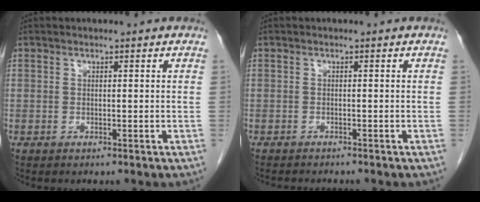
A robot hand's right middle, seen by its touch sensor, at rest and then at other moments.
{"total": 2.5, "force": [-2.4, 0.3, 0.7], "torque": [-0.009, -0.006, -0.032]}